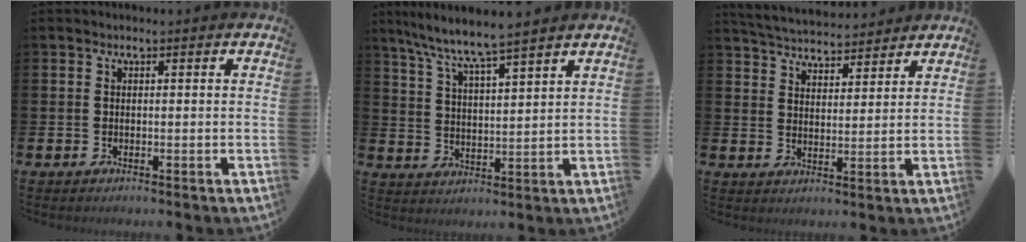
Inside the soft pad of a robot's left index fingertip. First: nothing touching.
{"total": 6.7, "force": [6.4, -0.5, 2.0], "torque": [-0.066, -0.041, 0.109]}
{"total": 5.0, "force": [5.0, 0.8, 0.2], "torque": [-0.028, -0.027, 0.090]}